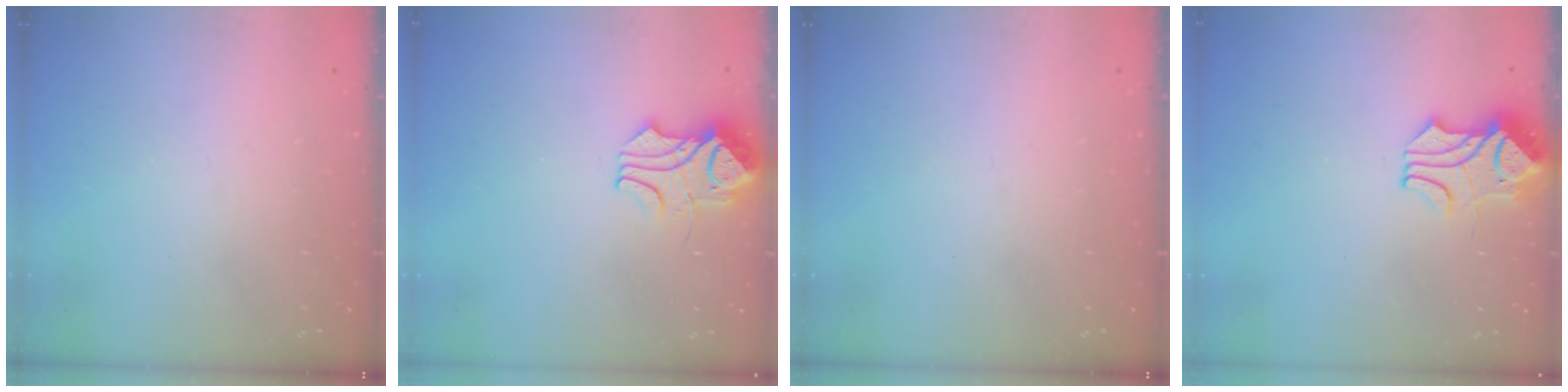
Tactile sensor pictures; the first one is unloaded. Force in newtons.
{"total": 4.1, "press": 4.0, "slide": 0.7}
{"total": 0.0}
{"total": 2.0, "press": 1.7, "slide": 1.0}